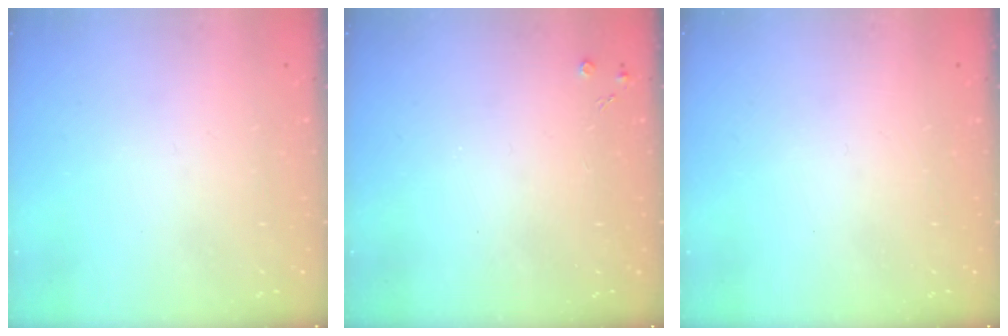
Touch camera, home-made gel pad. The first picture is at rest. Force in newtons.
{"total": 2.5, "press": 2.5, "slide": 0.5}
{"total": 0.0}